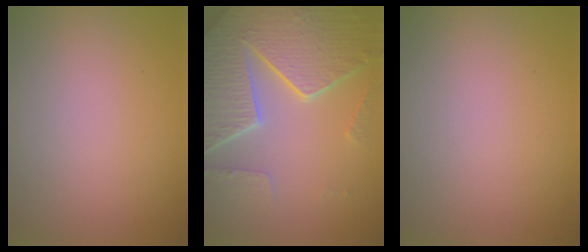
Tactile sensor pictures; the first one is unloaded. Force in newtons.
{"total": 7.8, "press": 5.6, "slide": 5.4}
{"total": 0.0}